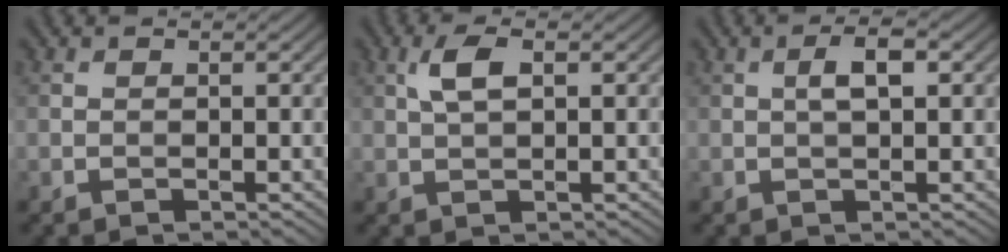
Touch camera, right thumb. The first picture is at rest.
{"total": 3.2, "force": [0.9, 1.2, 2.8], "torque": [-0.065, 0.008, 0.019]}
{"total": 2.8, "force": [0.6, 0.8, 2.7], "torque": [-0.049, 0.008, 0.009]}